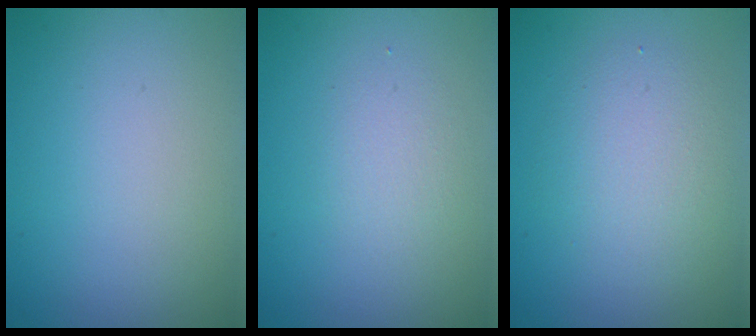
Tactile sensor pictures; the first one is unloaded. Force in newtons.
{"total": 1.7, "press": 1.6, "slide": 0.1}
{"total": 3.0, "press": 3.0, "slide": 0.1}